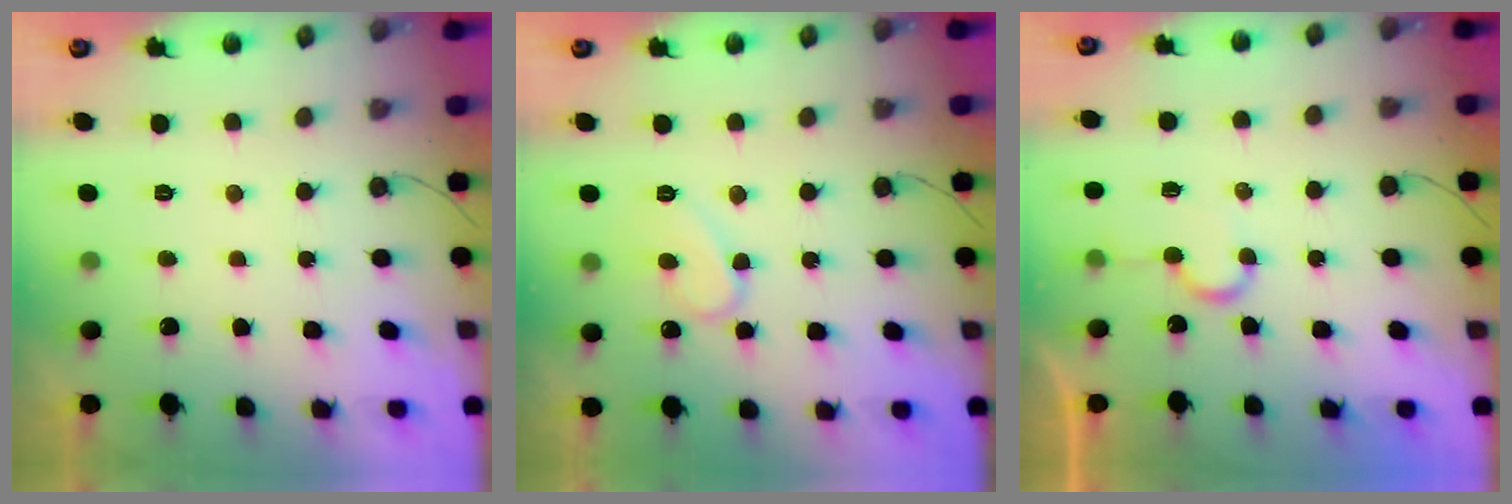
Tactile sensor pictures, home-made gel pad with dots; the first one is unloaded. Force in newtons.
{"total": 8.0, "press": 8.0, "slide": 0.8}
{"total": 6.9, "press": 6.9, "slide": 0.6}